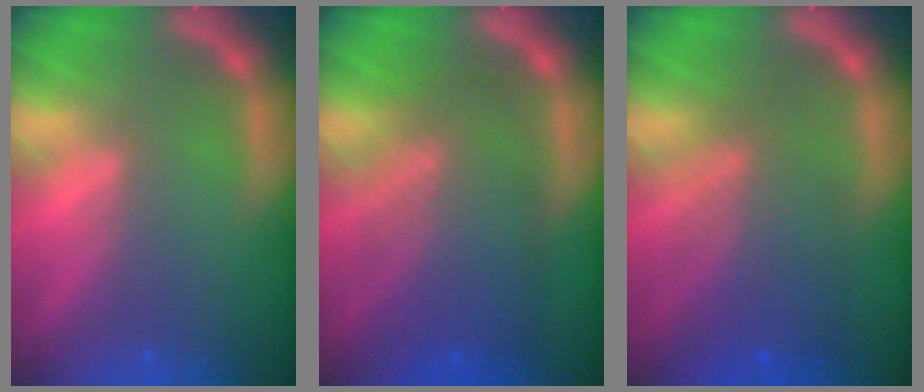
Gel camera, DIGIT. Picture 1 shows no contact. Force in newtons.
{"total": 8.5}
{"total": 6.6}